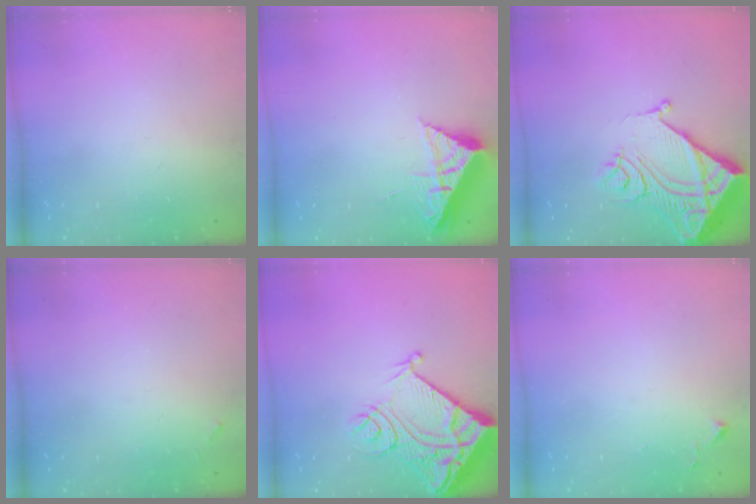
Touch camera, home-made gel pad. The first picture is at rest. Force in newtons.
{"total": 7.9, "press": 7.8, "slide": 0.7}
{"total": 14.2, "press": 14.1, "slide": 1.8}
{"total": 3.7, "press": 3.7, "slide": 0.2}
{"total": 16.1, "press": 16.0, "slide": 2.0}
{"total": 3.2, "press": 3.2, "slide": 0.6}